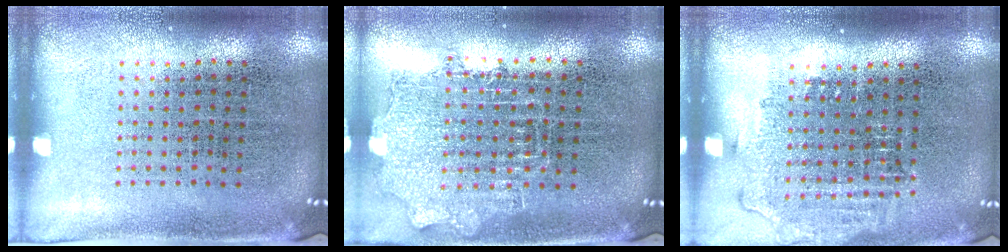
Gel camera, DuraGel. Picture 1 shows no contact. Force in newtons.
{"total": 1.2, "press": 1.1, "slide": 0.5}
{"total": 1.3, "press": 1.1, "slide": 0.6}